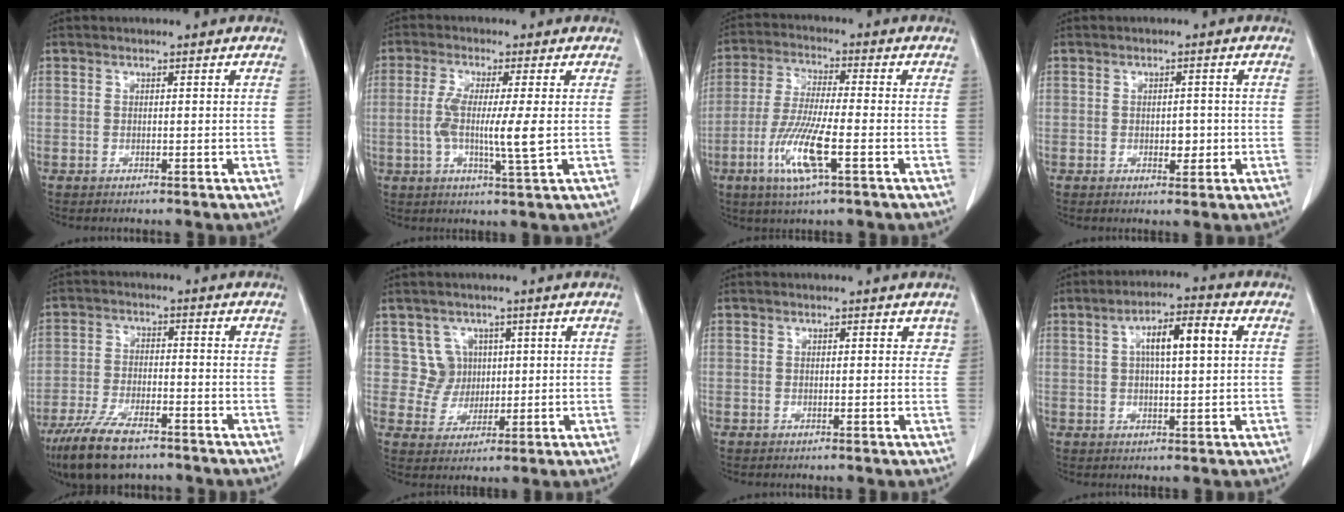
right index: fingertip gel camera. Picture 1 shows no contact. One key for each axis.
{"total": 8.0, "fx": -0.5, "fy": 0.3, "fz": 8.0, "tx": -0.155, "ty": -0.010, "tz": -0.014}
{"total": 10.8, "fx": -4.1, "fy": 1.4, "fz": 9.9, "tx": -0.204, "ty": -0.018, "tz": -0.079}
{"total": 2.8, "fx": -0.5, "fy": 1.6, "fz": 2.3, "tx": -0.032, "ty": 0.002, "tz": -0.002}
{"total": 11.5, "fx": -8.2, "fy": 3.7, "fz": 7.2, "tx": -0.139, "ty": -0.017, "tz": -0.144}
{"total": 5.0, "fx": 1.5, "fy": 4.8, "fz": 0.0, "tx": 0.007, "ty": 0.015, "tz": 0.033}
{"total": 1.8, "fx": 0.7, "fy": 1.2, "fz": 1.2, "tx": -0.009, "ty": 0.008, "tz": 0.003}
{"total": 8.3, "fx": 1.9, "fy": 1.9, "fz": 7.9, "tx": -0.140, "ty": 0.019, "tz": 0.031}